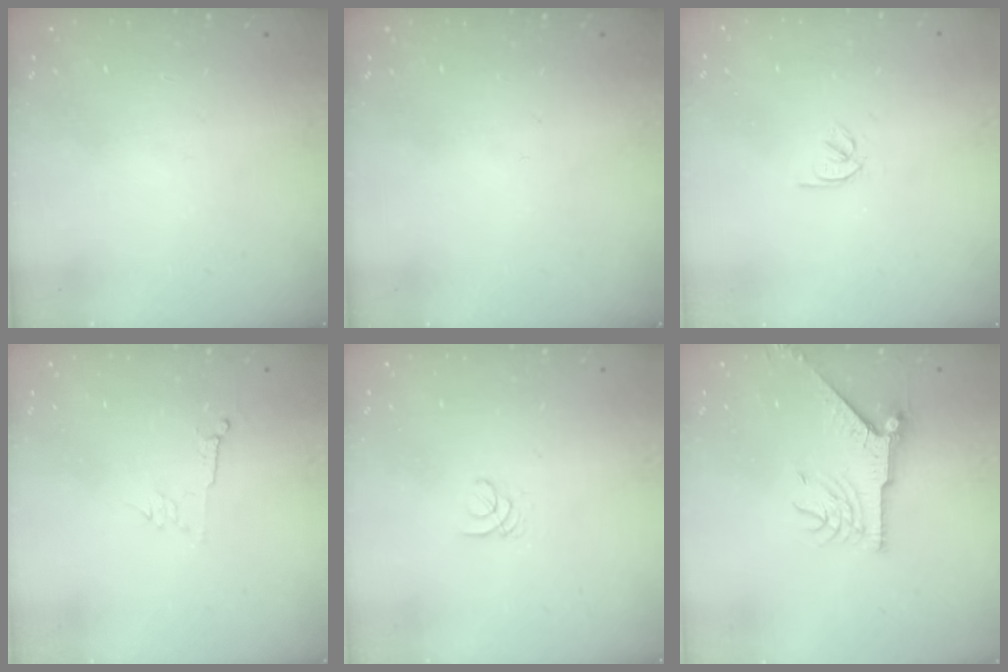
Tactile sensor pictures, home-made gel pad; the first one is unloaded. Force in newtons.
{"total": 0.0}
{"total": 2.5, "press": 2.4, "slide": 0.7}
{"total": 4.0, "press": 4.0, "slide": 0.7}
{"total": 1.0, "press": 1.0, "slide": 0.1}
{"total": 9.7, "press": 9.7, "slide": 0.3}